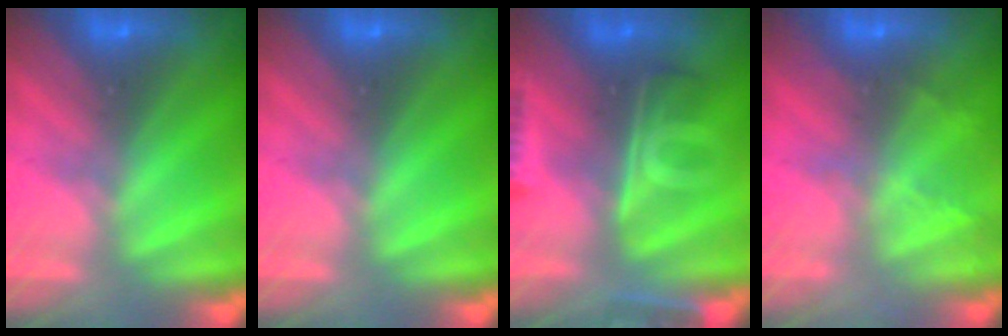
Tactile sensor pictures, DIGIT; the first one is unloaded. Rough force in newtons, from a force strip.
{"total": 0.0}
{"total": 5.8}
{"total": 2.2}